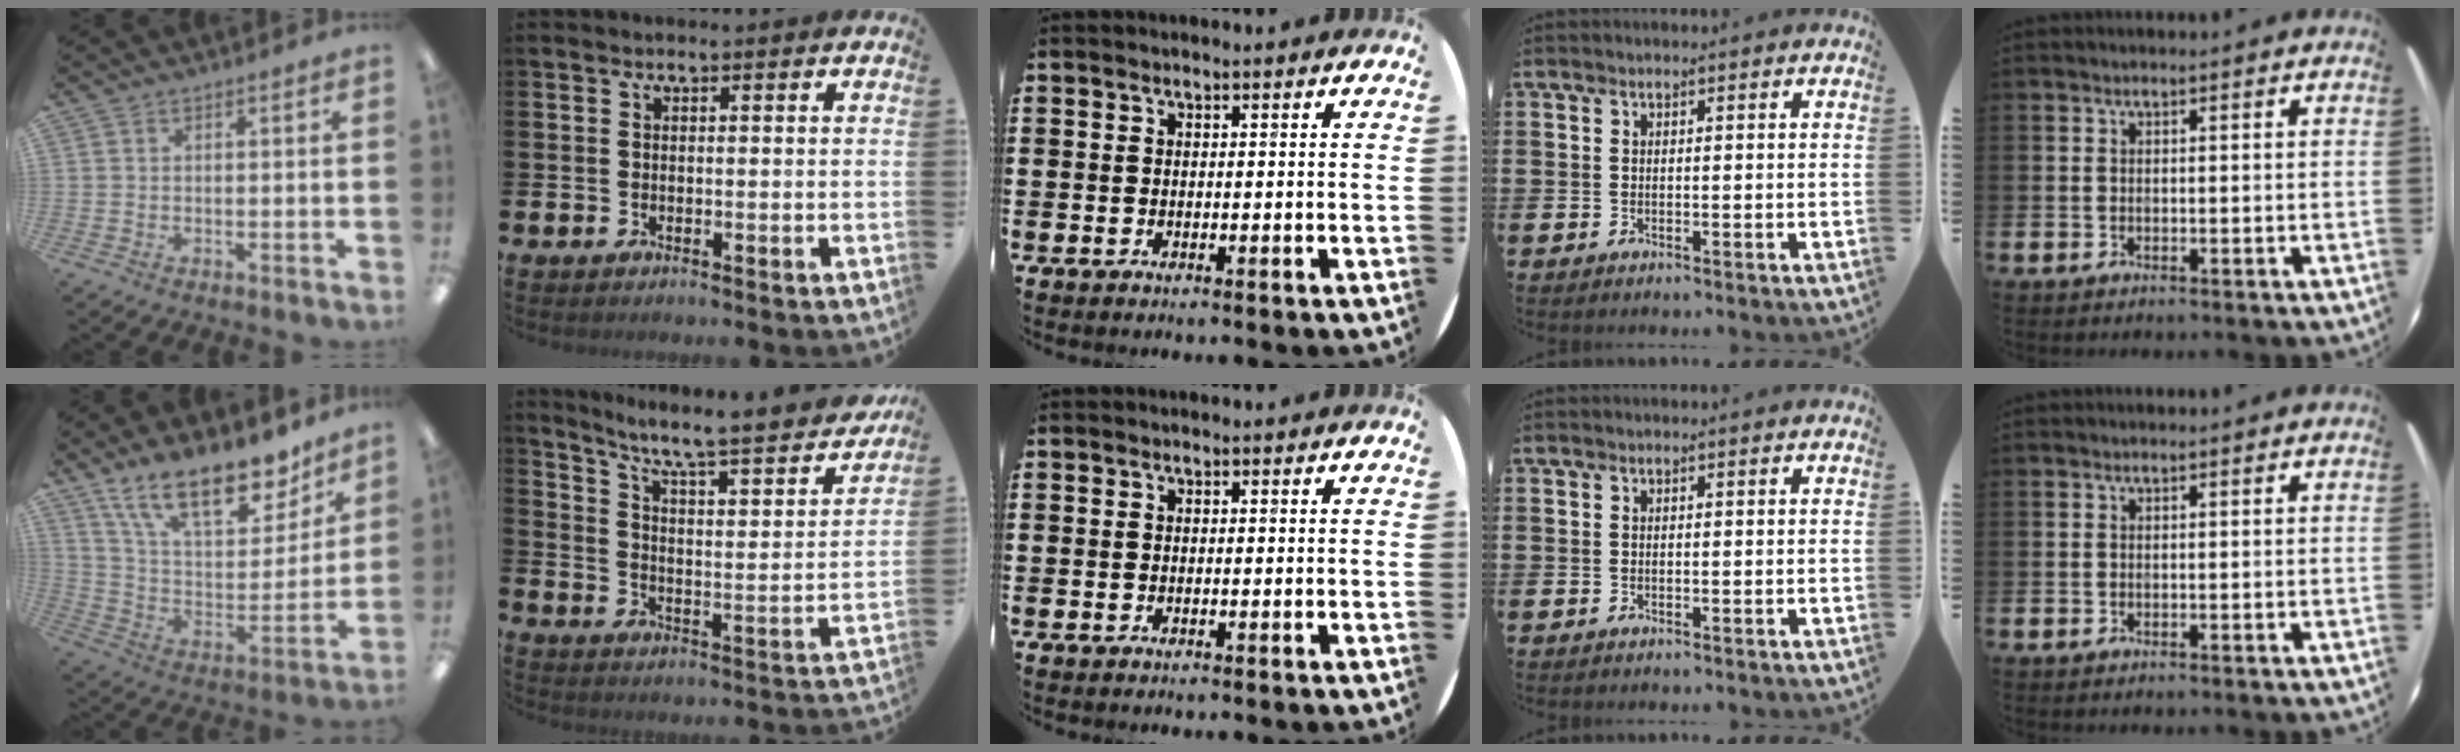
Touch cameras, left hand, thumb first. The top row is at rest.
{"thumb": {"total": 20.8, "force": [15.1, 8.5, 11.4], "torque": [-0.194, -0.091, 0.267]}, "index": {"total": 7.4, "force": [6.7, 0.8, 3.1], "torque": [-0.079, -0.059, 0.105]}}